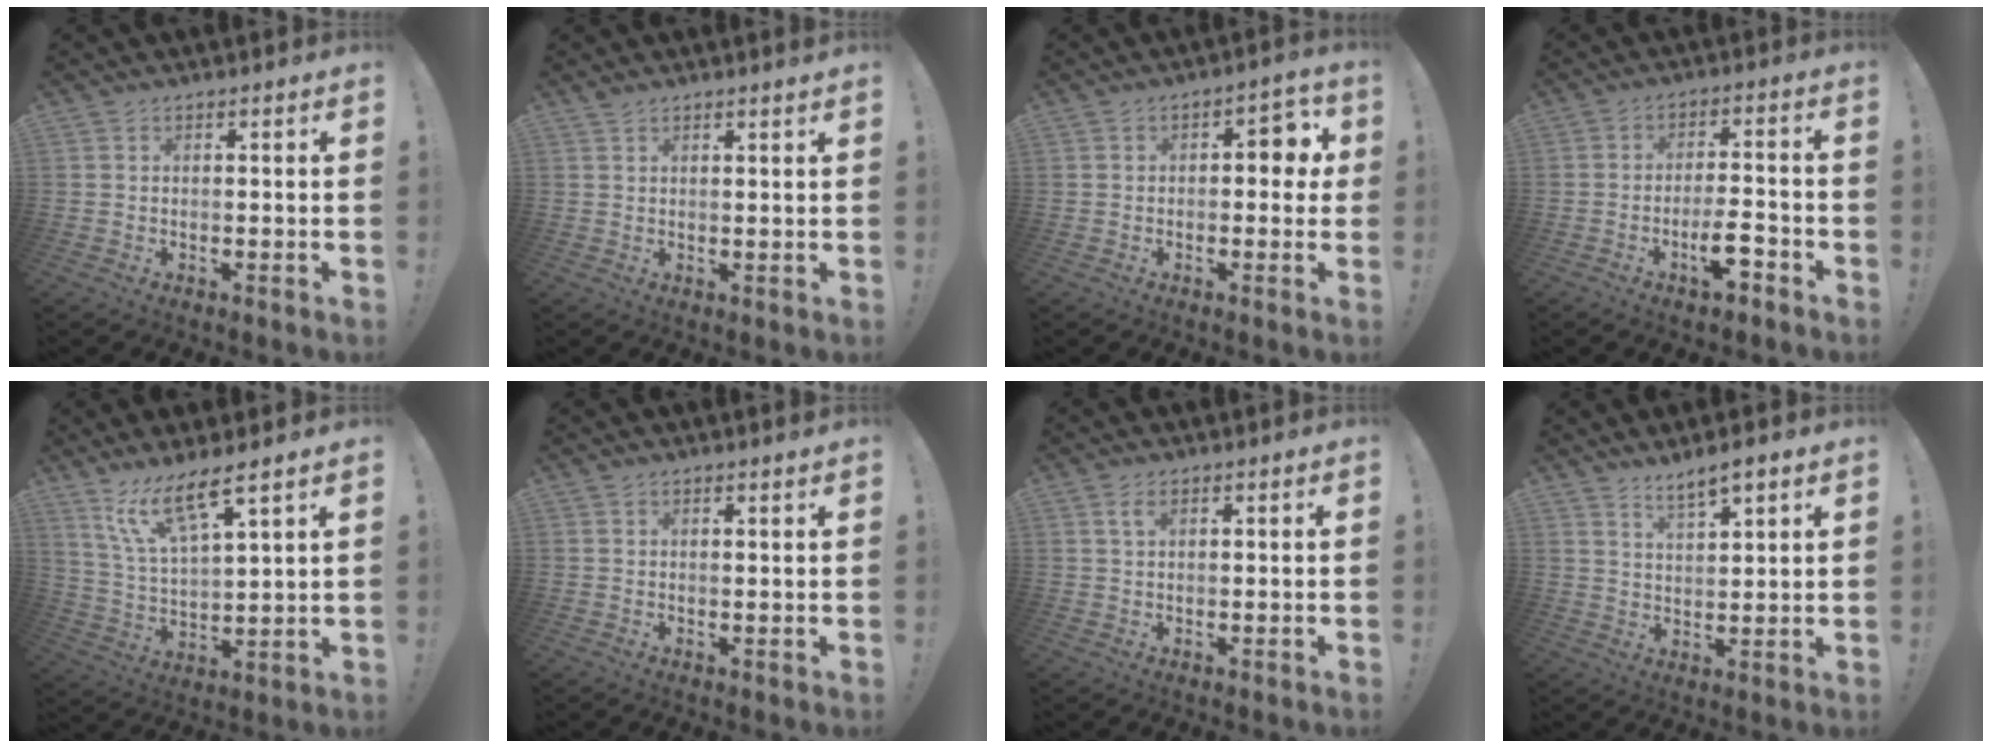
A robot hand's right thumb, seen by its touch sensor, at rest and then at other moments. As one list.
[{"total": 1.6, "force": [1.4, -0.3, 0.8], "torque": [-0.011, -0.009, 0.025]}, {"total": 6.0, "force": [0.5, 3.5, 4.9], "torque": [-0.051, 0.000, 0.002]}, {"total": 8.7, "force": [-4.8, 2.3, 6.9], "torque": [-0.122, 0.022, -0.082]}, {"total": 12.3, "force": [9.1, 2.5, 7.8], "torque": [-0.149, -0.051, 0.161]}, {"total": 1.1, "force": [0.9, -0.2, 0.6], "torque": [0.000, -0.006, 0.013]}, {"total": 2.5, "force": [1.3, 1.3, 1.8], "torque": [-0.035, 0.002, 0.023]}, {"total": 5.8, "force": [4.8, 1.2, 3.0], "torque": [-0.046, -0.028, 0.083]}]